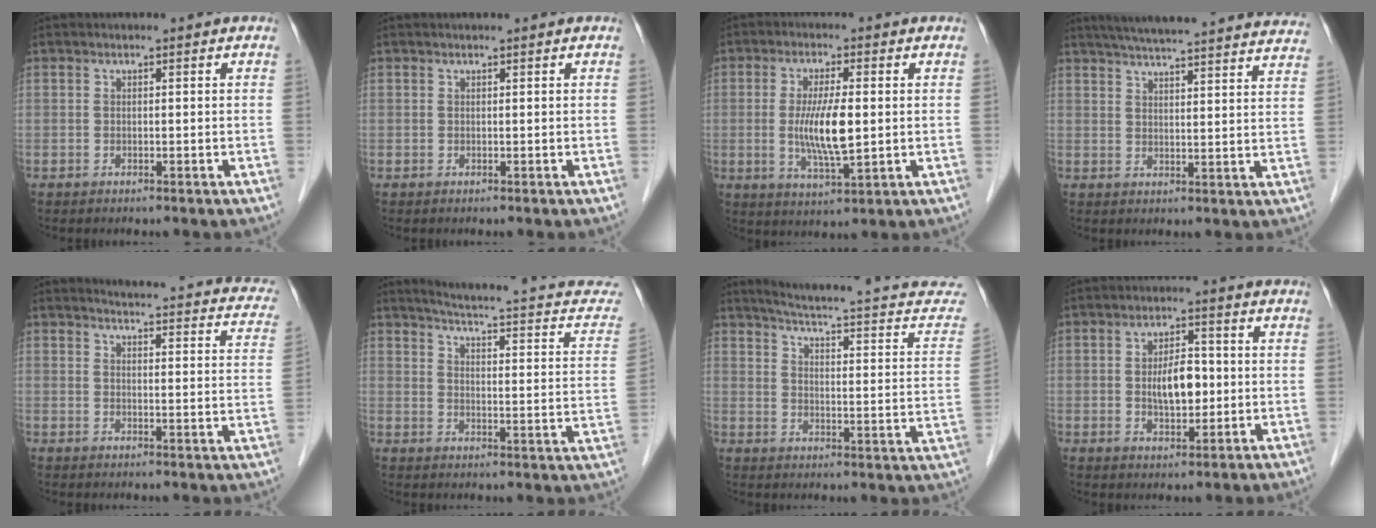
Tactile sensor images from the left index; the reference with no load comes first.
{"total": 0.6, "force": [0.6, 0.0, 0.2], "torque": [-0.004, 0.004, 0.009]}
{"total": 7.9, "force": [-0.1, 1.4, 7.8], "torque": [-0.157, -0.014, -0.002]}
{"total": 27.7, "force": [25.6, 1.6, 10.6], "torque": [-0.168, -0.027, 0.312]}
{"total": 18.8, "force": [17.4, 3.6, 6.3], "torque": [-0.058, -0.034, 0.176]}
{"total": 16.0, "force": [13.1, 3.6, 8.3], "torque": [-0.100, -0.016, 0.136]}
{"total": 18.4, "force": [16.0, 2.9, 8.5], "torque": [-0.110, -0.034, 0.180]}
{"total": 6.1, "force": [-0.3, 2.8, 5.4], "torque": [-0.098, 0.006, -0.003]}